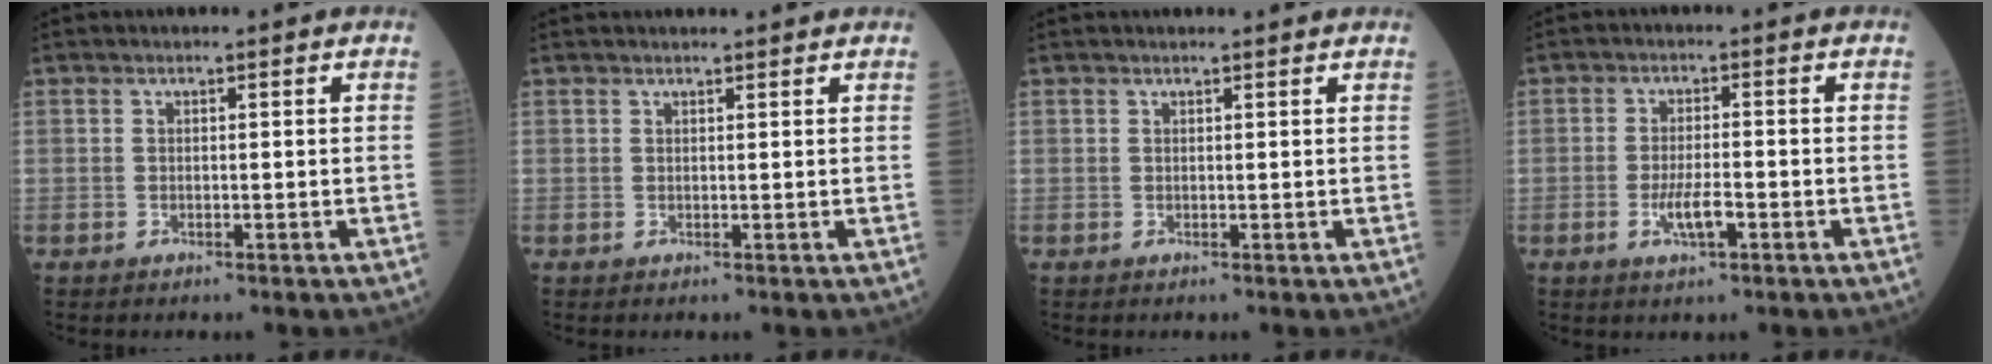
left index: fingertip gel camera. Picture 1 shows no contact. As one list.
[{"total": 4.1, "force": [4.0, 0.2, 1.0], "torque": [-0.012, 0.026, 0.046]}, {"total": 2.6, "force": [2.5, 0.0, 0.6], "torque": [-0.008, 0.018, 0.029]}, {"total": 3.9, "force": [-1.6, 0.8, 3.5], "torque": [-0.073, -0.002, -0.029]}]